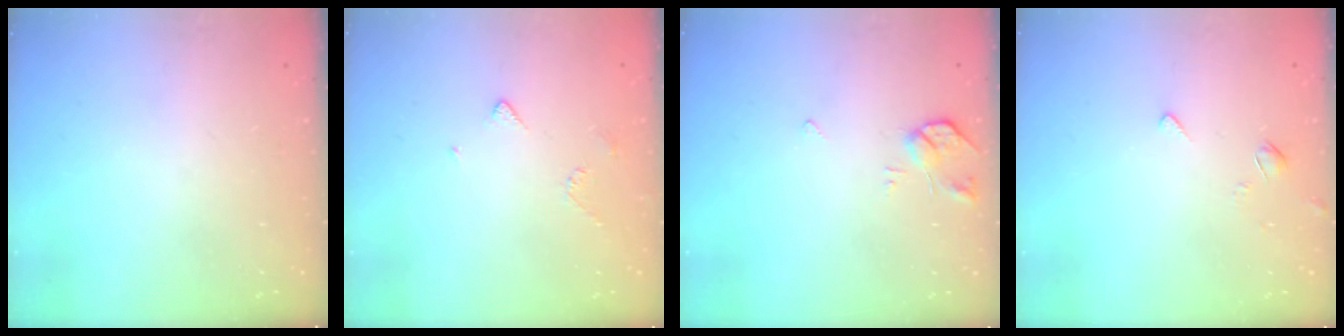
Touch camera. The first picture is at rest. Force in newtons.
{"total": 3.2, "press": 3.1, "slide": 0.7}
{"total": 4.8, "press": 4.8, "slide": 0.7}
{"total": 2.5, "press": 2.5, "slide": 0.5}